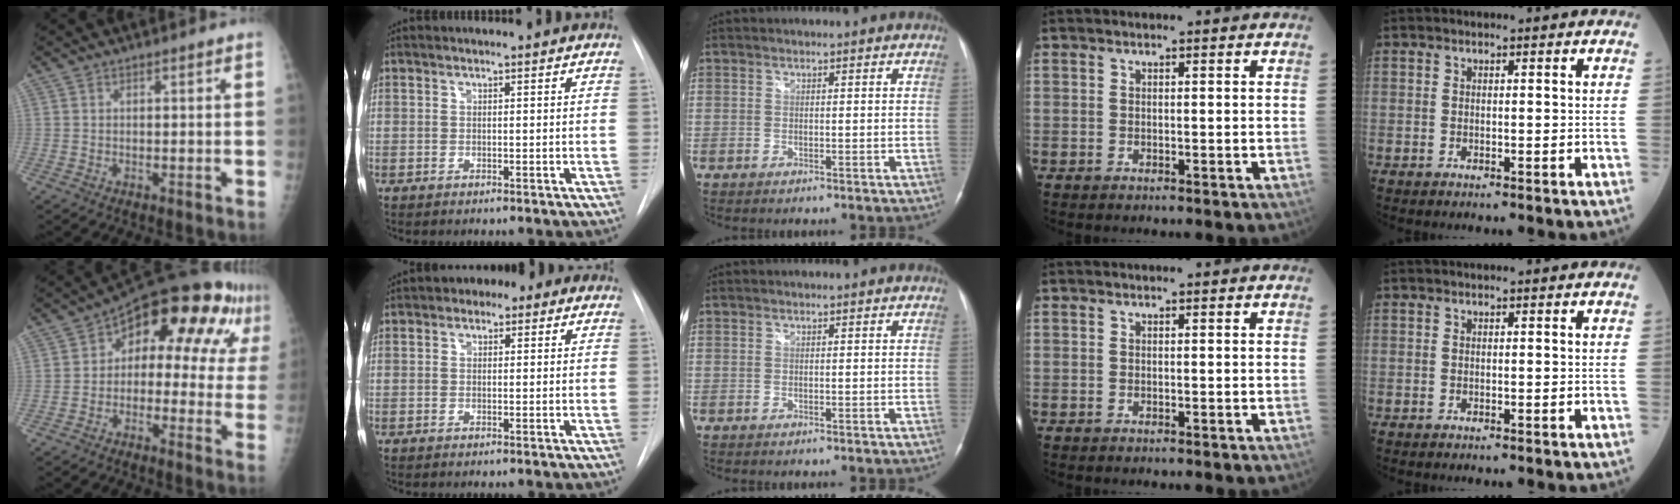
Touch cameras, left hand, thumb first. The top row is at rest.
{"thumb": {"total": 17.9, "force": [5.6, 10.0, 13.8], "torque": [-0.119, 0.029, 0.056]}, "index": {"total": 3.9, "force": [1.4, 2.6, 2.5], "torque": [-0.035, 0.024, 0.014]}}